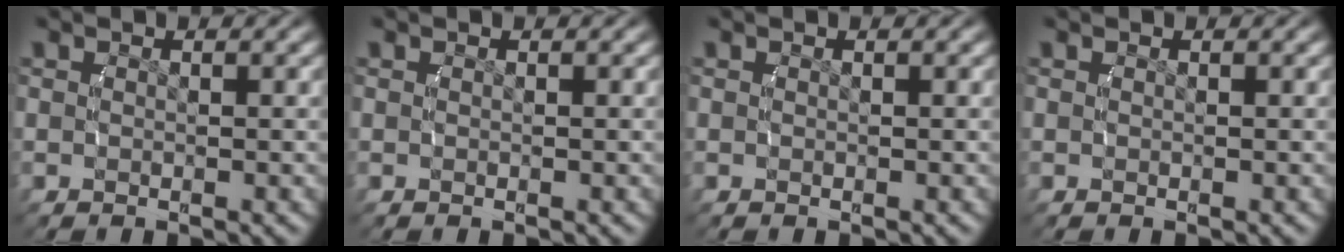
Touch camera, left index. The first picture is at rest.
{"total": 0.0}
{"total": 0.0}
{"total": 0.0}